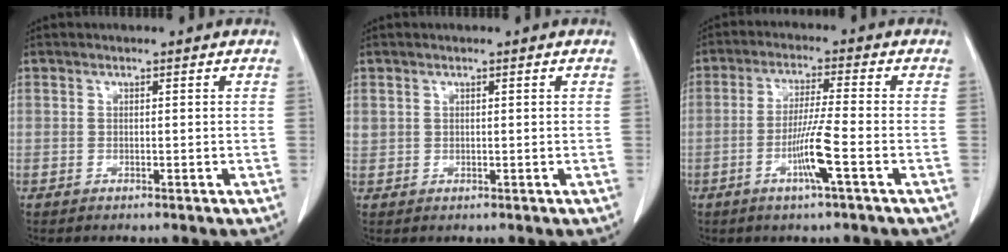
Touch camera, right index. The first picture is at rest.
{"total": 1.0, "force": [0.4, 0.9, 0.2], "torque": [0.002, 0.009, 0.007]}
{"total": 6.7, "force": [-2.6, -0.7, 6.2], "torque": [-0.121, -0.007, -0.051]}